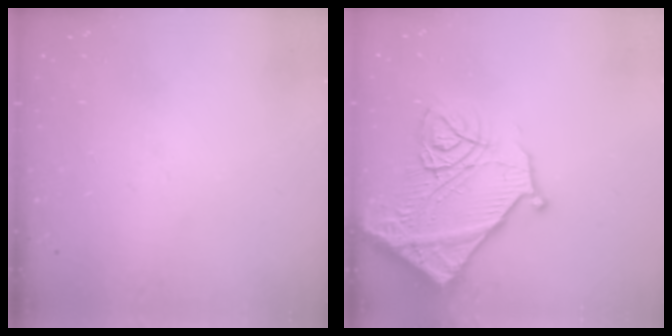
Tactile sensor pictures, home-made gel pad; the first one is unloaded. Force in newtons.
{"total": 19.6, "press": 19.5, "slide": 2.0}